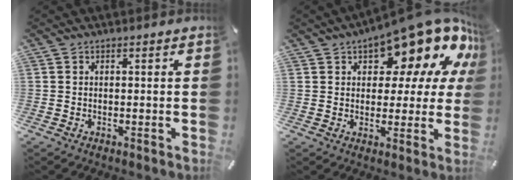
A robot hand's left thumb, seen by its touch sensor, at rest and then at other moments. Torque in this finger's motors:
{"motor_torque": [2.51, 2.50, 0.51, -0.22, 0.14]}